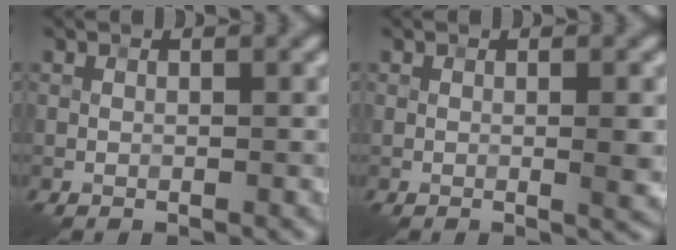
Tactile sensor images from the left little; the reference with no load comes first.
{"total": 2.3, "force": [0.1, 0.5, 2.2], "torque": [-0.029, -0.002, 0.003]}